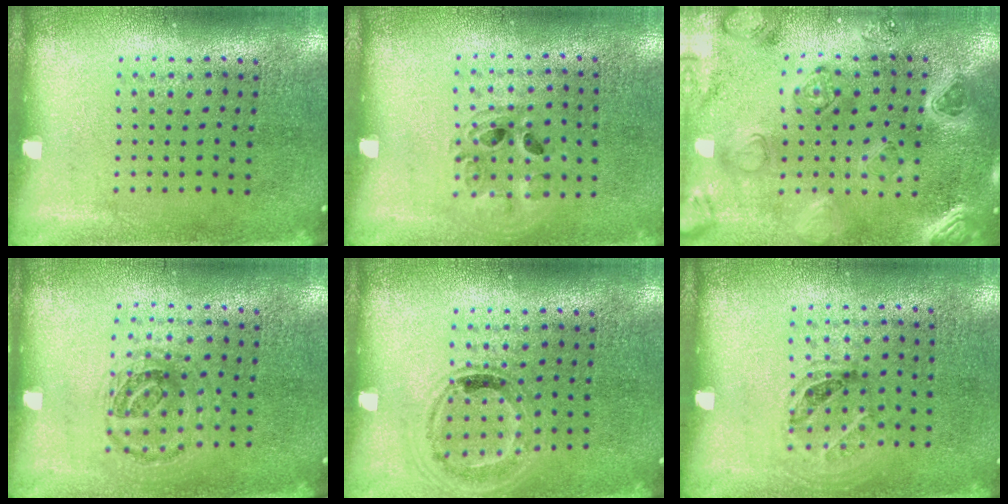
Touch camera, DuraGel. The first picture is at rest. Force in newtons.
{"total": 1.0, "press": 1.0, "slide": 0.1}
{"total": 2.2, "press": 2.2, "slide": 0.3}
{"total": 0.9, "press": 0.9, "slide": 0.3}
{"total": 1.0, "press": 1.0, "slide": 0.3}
{"total": 1.0, "press": 0.7, "slide": 0.7}